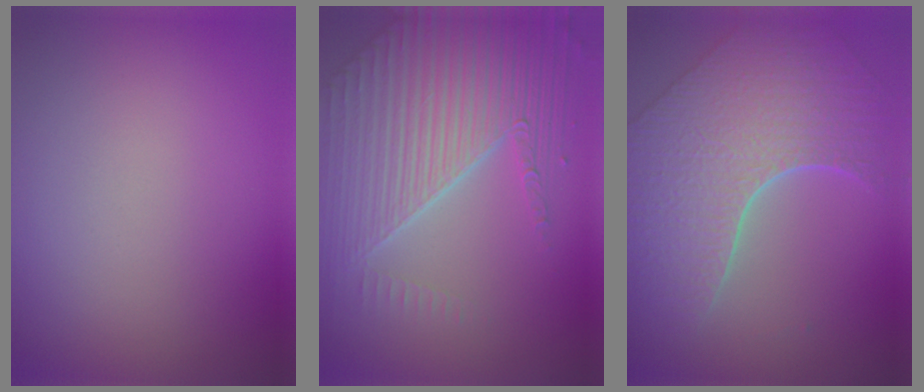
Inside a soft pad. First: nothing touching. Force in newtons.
{"total": 7.8, "press": 5.6, "slide": 5.4}
{"total": 8.0, "press": 5.8, "slide": 5.5}